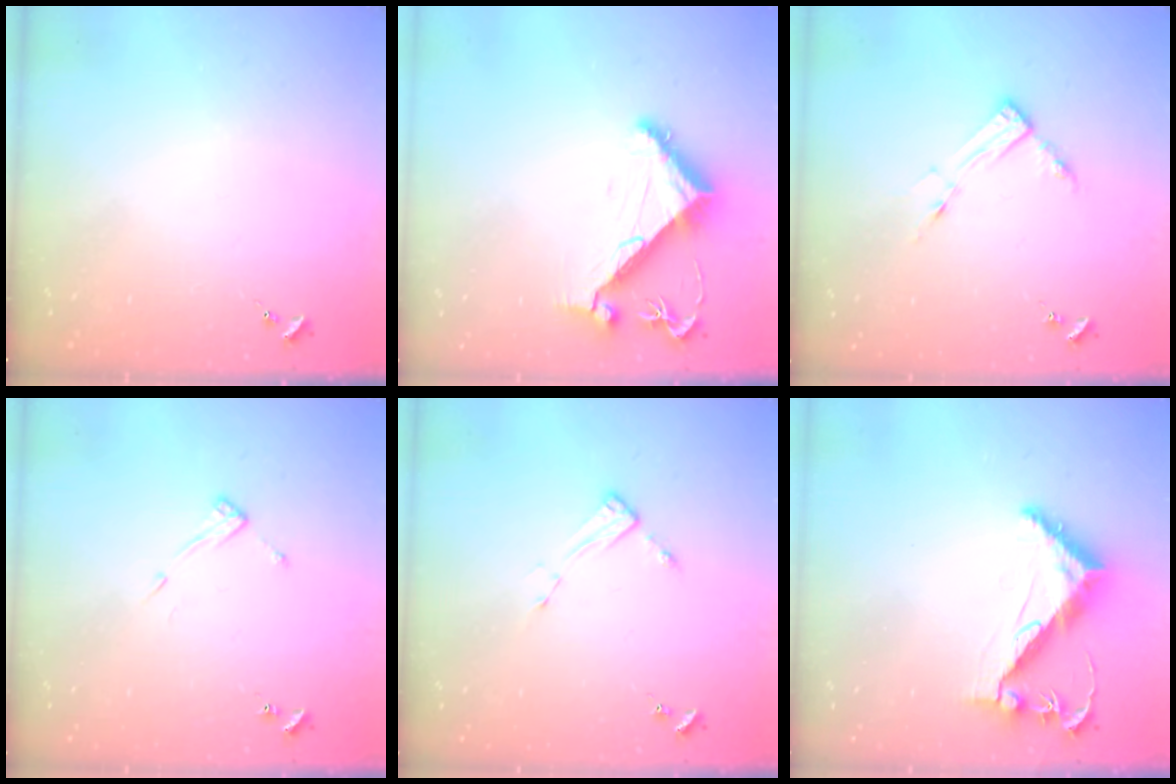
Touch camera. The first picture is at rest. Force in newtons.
{"total": 7.1, "press": 7.1, "slide": 1.1}
{"total": 7.4, "press": 7.4, "slide": 0.6}
{"total": 7.5, "press": 7.5, "slide": 0.5}
{"total": 3.8, "press": 3.8, "slide": 0.3}
{"total": 9.7, "press": 9.6, "slide": 1.0}